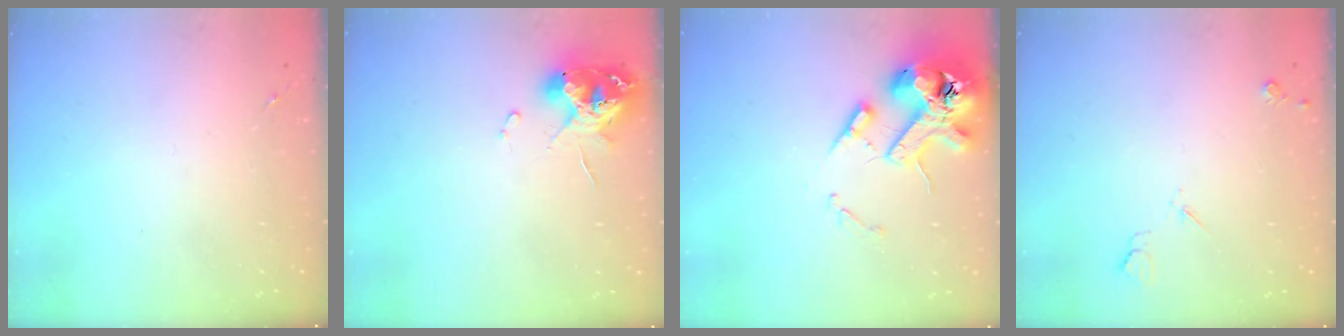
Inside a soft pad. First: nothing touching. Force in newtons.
{"total": 11.1, "press": 11.0, "slide": 1.2}
{"total": 14.5, "press": 14.3, "slide": 2.0}
{"total": 4.1, "press": 4.0, "slide": 0.7}